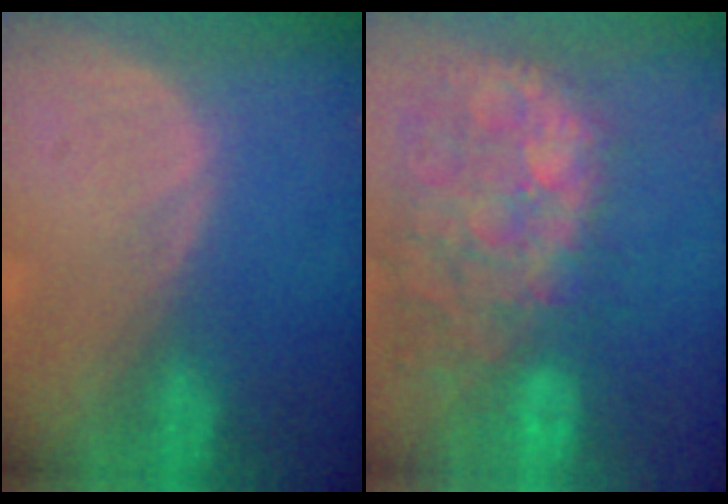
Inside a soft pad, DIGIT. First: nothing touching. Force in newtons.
{"total": 14.3, "press": 11.6, "slide": 8.3}